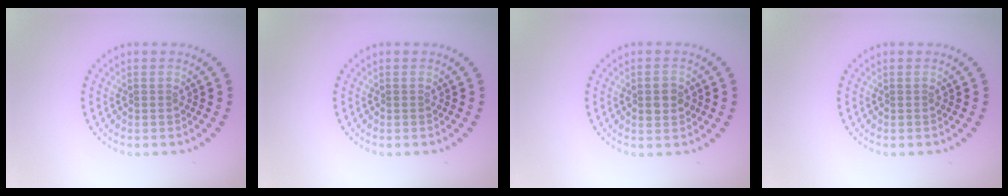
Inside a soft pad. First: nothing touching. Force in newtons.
{"total": 0.0}
{"total": 2.0, "press": 2.0, "slide": 0.0}
{"total": 0.0}